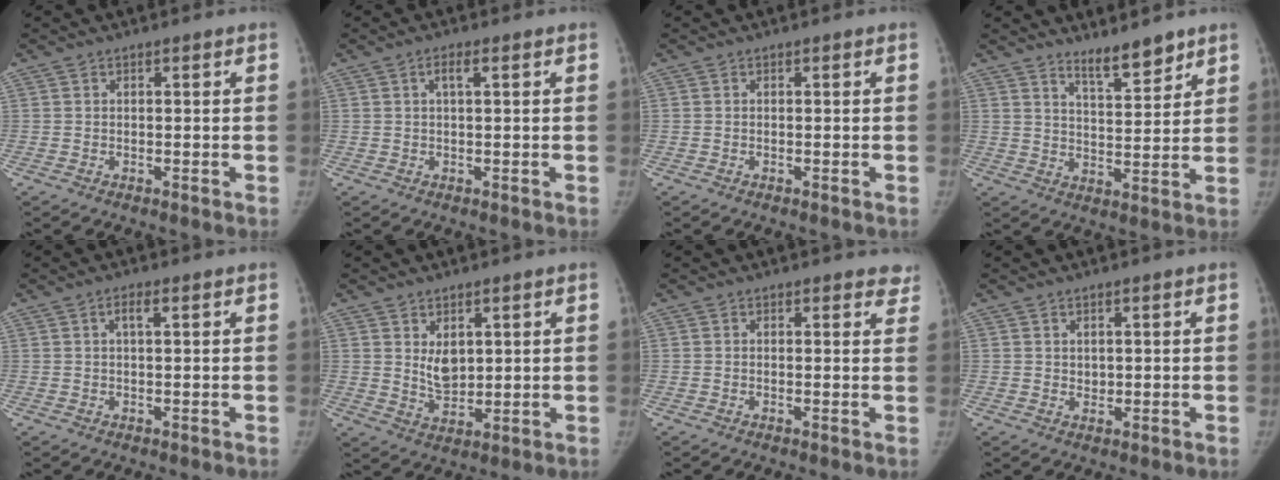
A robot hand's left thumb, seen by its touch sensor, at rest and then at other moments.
{"total": 2.1, "force": [0.8, 0.5, 1.9], "torque": [-0.040, 0.006, 0.015]}
{"total": 0.0}
{"total": 6.7, "force": [5.6, 1.6, 3.3], "torque": [-0.038, -0.050, 0.096]}
{"total": 2.1, "force": [0.8, 0.5, 1.8], "torque": [-0.036, 0.005, 0.014]}
{"total": 5.4, "force": [1.7, 3.5, 3.8], "torque": [-0.045, -0.020, 0.040]}
{"total": 3.2, "force": [2.8, 1.4, 0.8], "torque": [0.023, -0.012, 0.015]}
{"total": 1.3, "force": [0.5, 1.1, 0.6], "torque": [-0.001, -0.004, 0.010]}